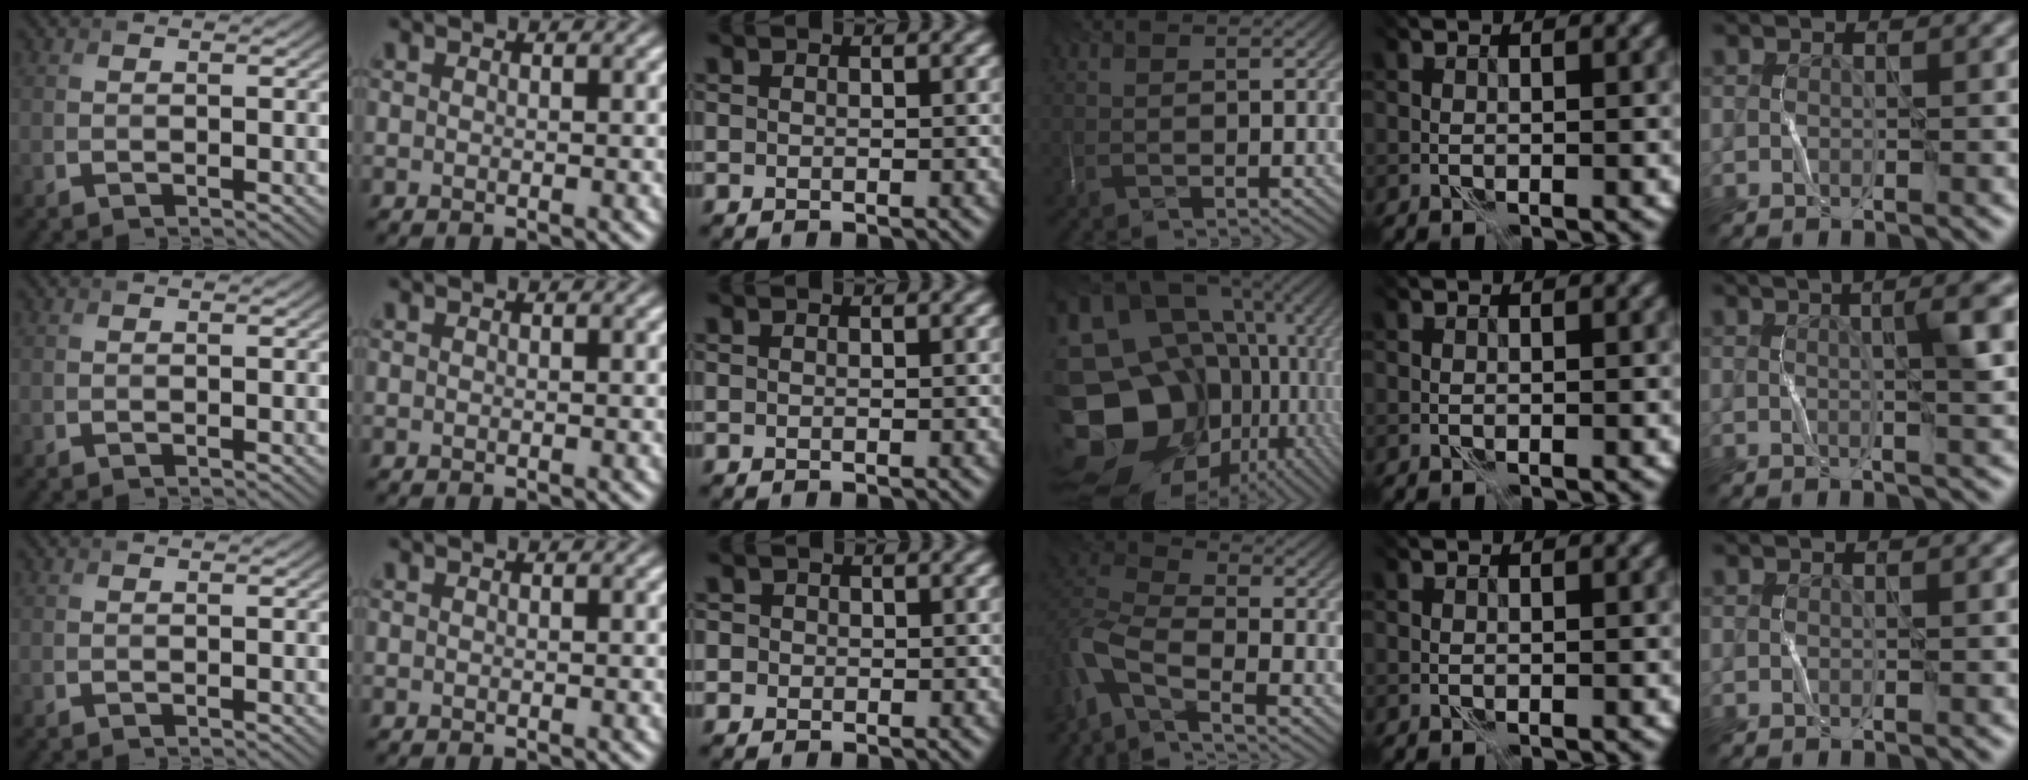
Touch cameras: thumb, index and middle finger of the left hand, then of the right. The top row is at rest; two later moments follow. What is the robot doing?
{"motion": "fold", "object": "bubble wrap"}